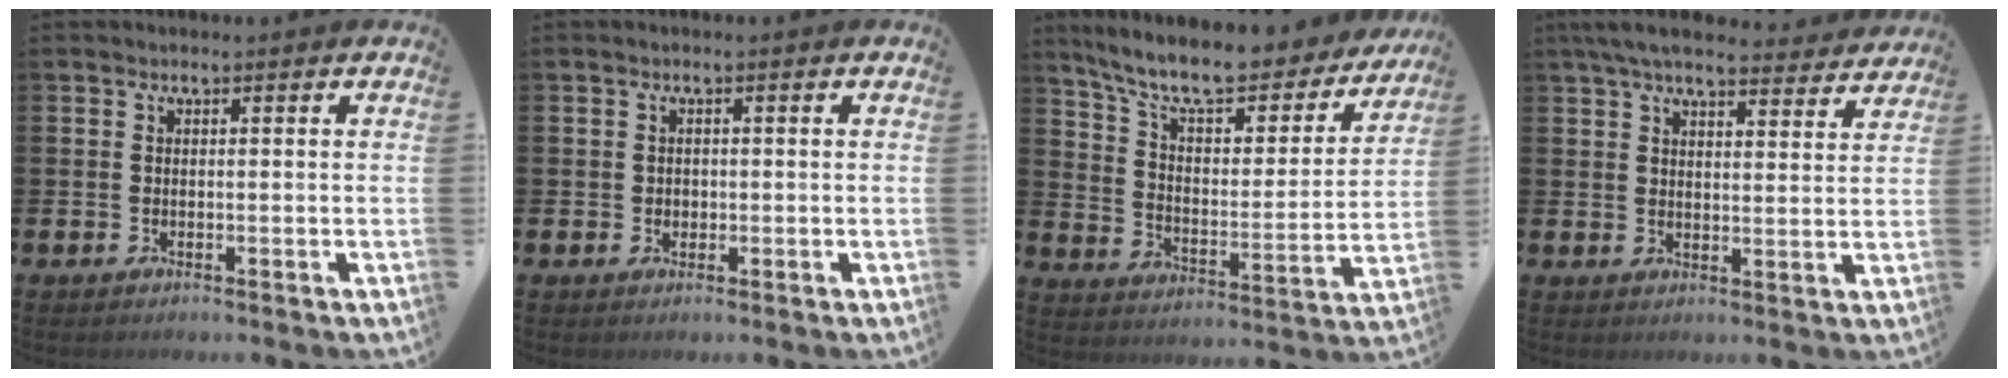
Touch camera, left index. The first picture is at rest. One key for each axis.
{"total": 1.0, "fx": 0.3, "fy": 0.9, "fz": 0.2, "tx": 0.004, "ty": 0.004, "tz": 0.002}
{"total": 10.0, "fx": 8.9, "fy": 2.3, "fz": 4.1, "tx": -0.107, "ty": -0.065, "tz": 0.149}
{"total": 6.4, "fx": 6.0, "fy": 1.1, "fz": 1.9, "tx": -0.048, "ty": -0.034, "tz": 0.104}